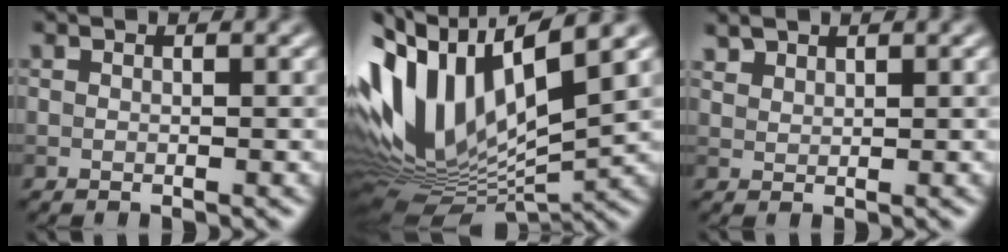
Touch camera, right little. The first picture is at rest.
{"total": 13.7, "force": [2.8, 6.3, 11.9], "torque": [-0.262, 0.001, 0.051]}
{"total": 1.6, "force": [1.5, 0.7, 0.3], "torque": [-0.010, 0.004, 0.034]}